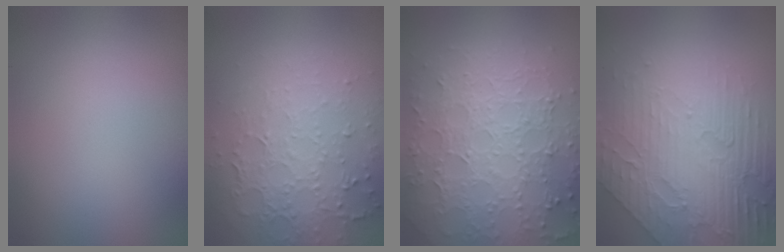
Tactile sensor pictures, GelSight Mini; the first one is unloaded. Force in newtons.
{"total": 4.9, "press": 3.4, "slide": 3.5}
{"total": 7.8, "press": 5.7, "slide": 5.2}
{"total": 8.3, "press": 5.6, "slide": 6.0}